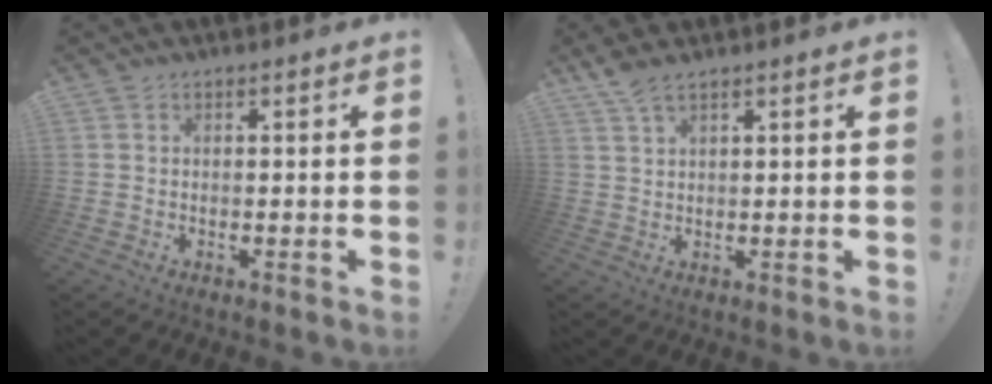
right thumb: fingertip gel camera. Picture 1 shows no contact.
{"total": 4.2, "force": [3.3, 0.6, 2.6], "torque": [-0.051, -0.018, 0.058]}